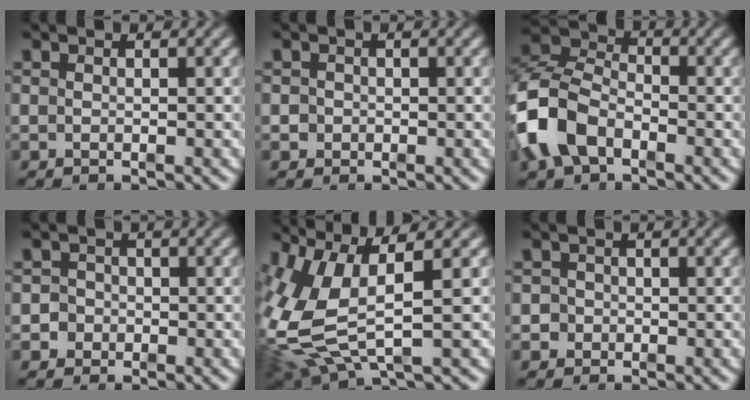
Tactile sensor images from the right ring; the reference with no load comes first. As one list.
[{"total": 1.9, "force": [-0.4, 1.8, 0.2], "torque": [-0.012, -0.005, -0.009]}, {"total": 7.7, "force": [-2.2, 6.0, 4.2], "torque": [-0.109, -0.012, -0.041]}, {"total": 4.0, "force": [-0.8, 3.8, 0.7], "torque": [-0.027, -0.012, -0.020]}, {"total": 9.2, "force": [-0.1, 6.2, 6.8], "torque": [-0.175, -0.026, 0.011]}, {"total": 3.4, "force": [-0.6, 3.3, 0.5], "torque": [-0.023, -0.008, -0.016]}]